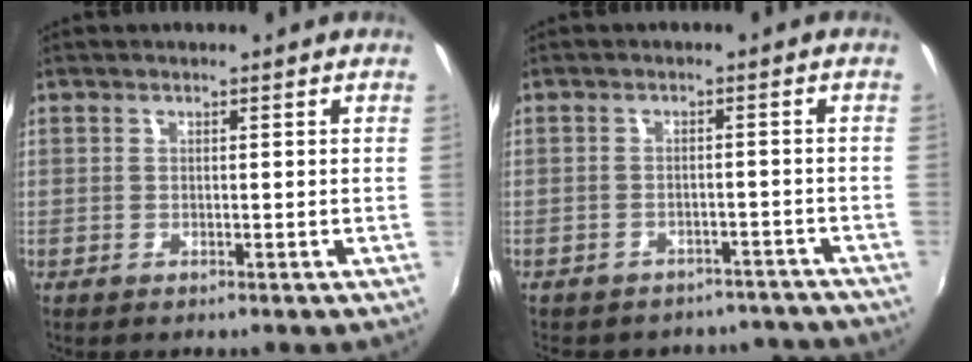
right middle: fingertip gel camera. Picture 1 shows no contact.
{"total": 11.8, "force": [-10.3, 5.1, 2.6], "torque": [-0.063, 0.009, -0.117]}